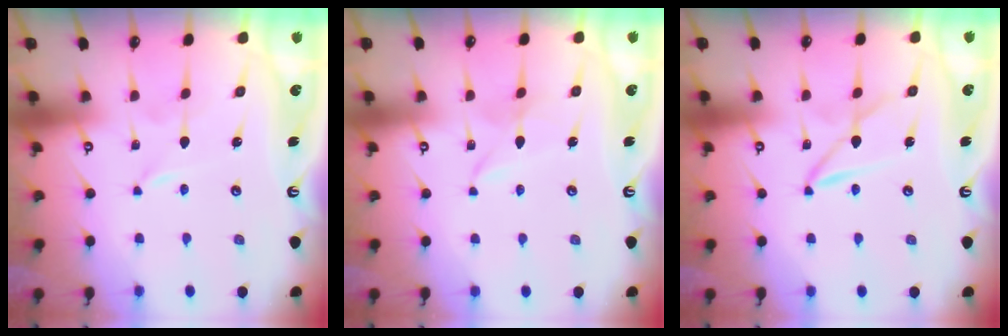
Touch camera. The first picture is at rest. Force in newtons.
{"total": 2.6, "press": 2.6, "slide": 0.3}
{"total": 2.9, "press": 2.9, "slide": 0.3}